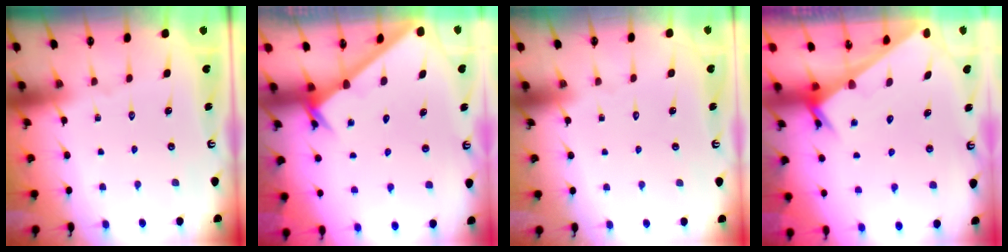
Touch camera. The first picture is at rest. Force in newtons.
{"total": 2.6, "press": 2.6, "slide": 0.1}
{"total": 1.6, "press": 1.6, "slide": 0.1}
{"total": 2.4, "press": 2.4, "slide": 0.1}